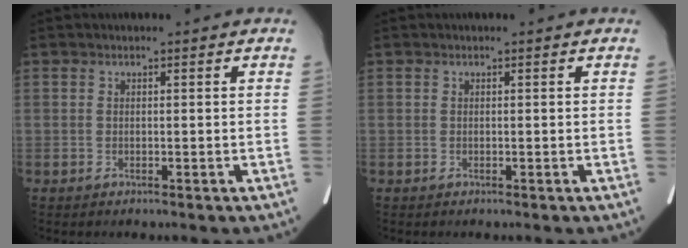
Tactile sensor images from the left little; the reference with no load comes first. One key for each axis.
{"total": 0.0}